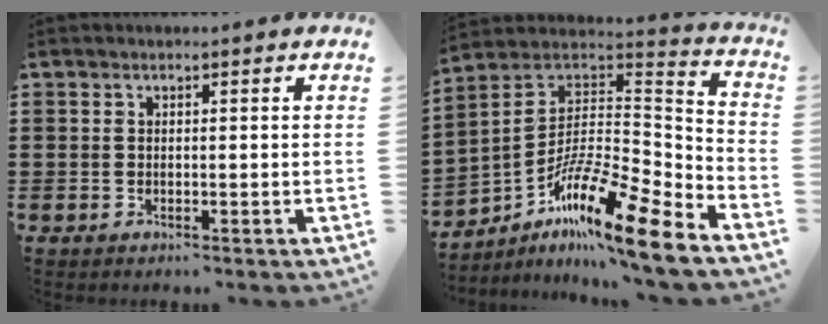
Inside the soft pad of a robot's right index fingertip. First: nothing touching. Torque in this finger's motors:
{"motor_torque": [-0.60, 0.02, 0.23, 0.05]}